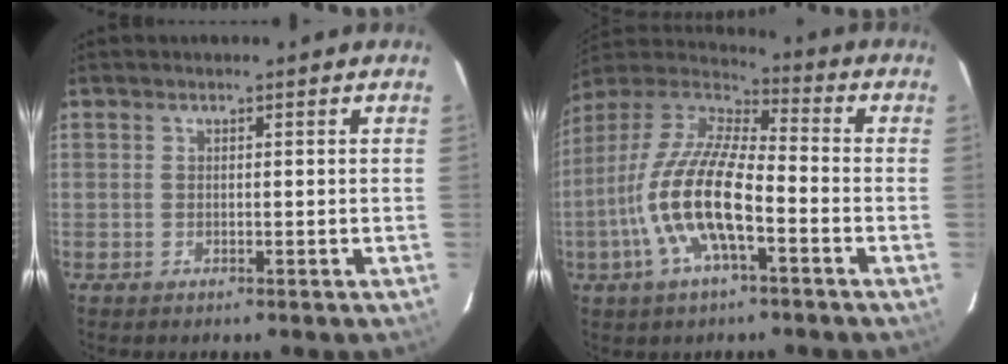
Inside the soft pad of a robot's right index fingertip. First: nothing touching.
{"total": 16.2, "force": [-5.5, 5.1, 14.4], "torque": [-0.293, -0.006, -0.113]}